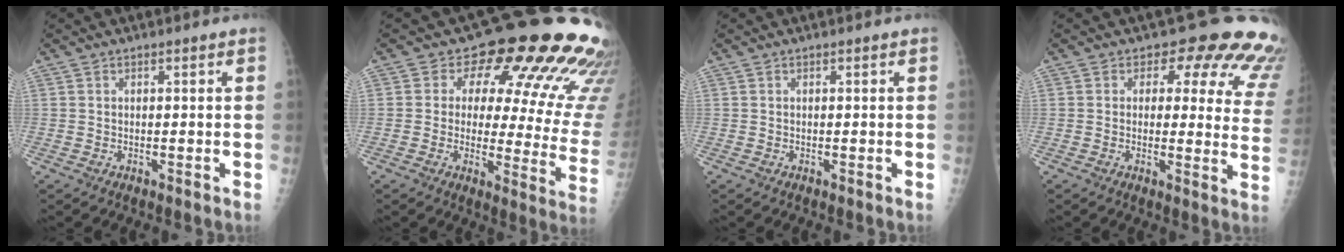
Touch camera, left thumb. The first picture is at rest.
{"total": 22.4, "force": [13.1, 10.1, 15.1], "torque": [-0.146, -0.051, 0.145]}
{"total": 0.0}
{"total": 15.0, "force": [11.3, 7.1, 6.9], "torque": [-0.016, -0.058, 0.093]}